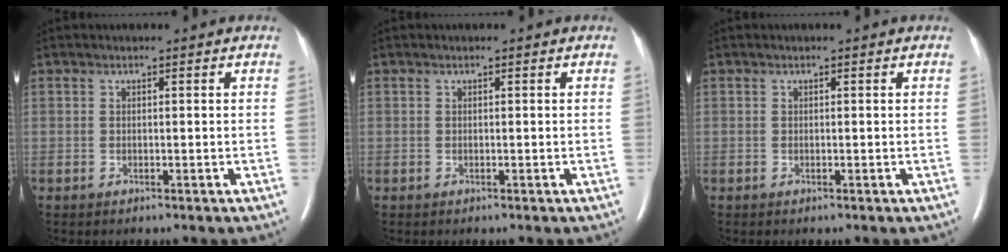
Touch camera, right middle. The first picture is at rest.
{"total": 0.0}
{"total": 0.0}